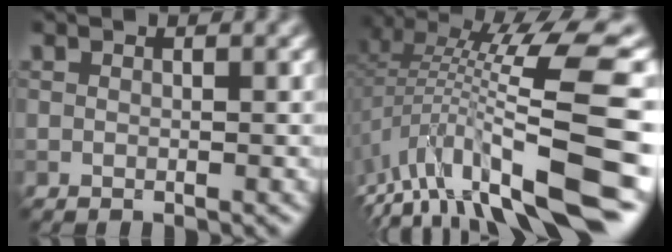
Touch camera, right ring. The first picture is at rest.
{"total": 11.3, "force": [-4.2, 1.8, 10.3], "torque": [-0.168, 0.021, -0.060]}